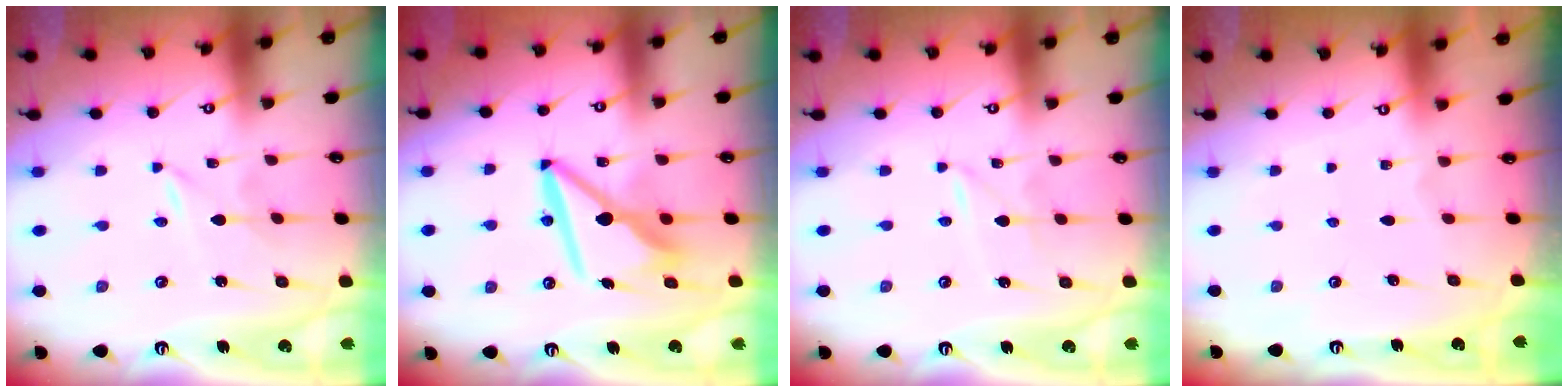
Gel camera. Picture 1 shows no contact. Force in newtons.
{"total": 10.6, "press": 10.5, "slide": 1.4}
{"total": 1.6, "press": 1.6, "slide": 0.2}
{"total": 0.0}